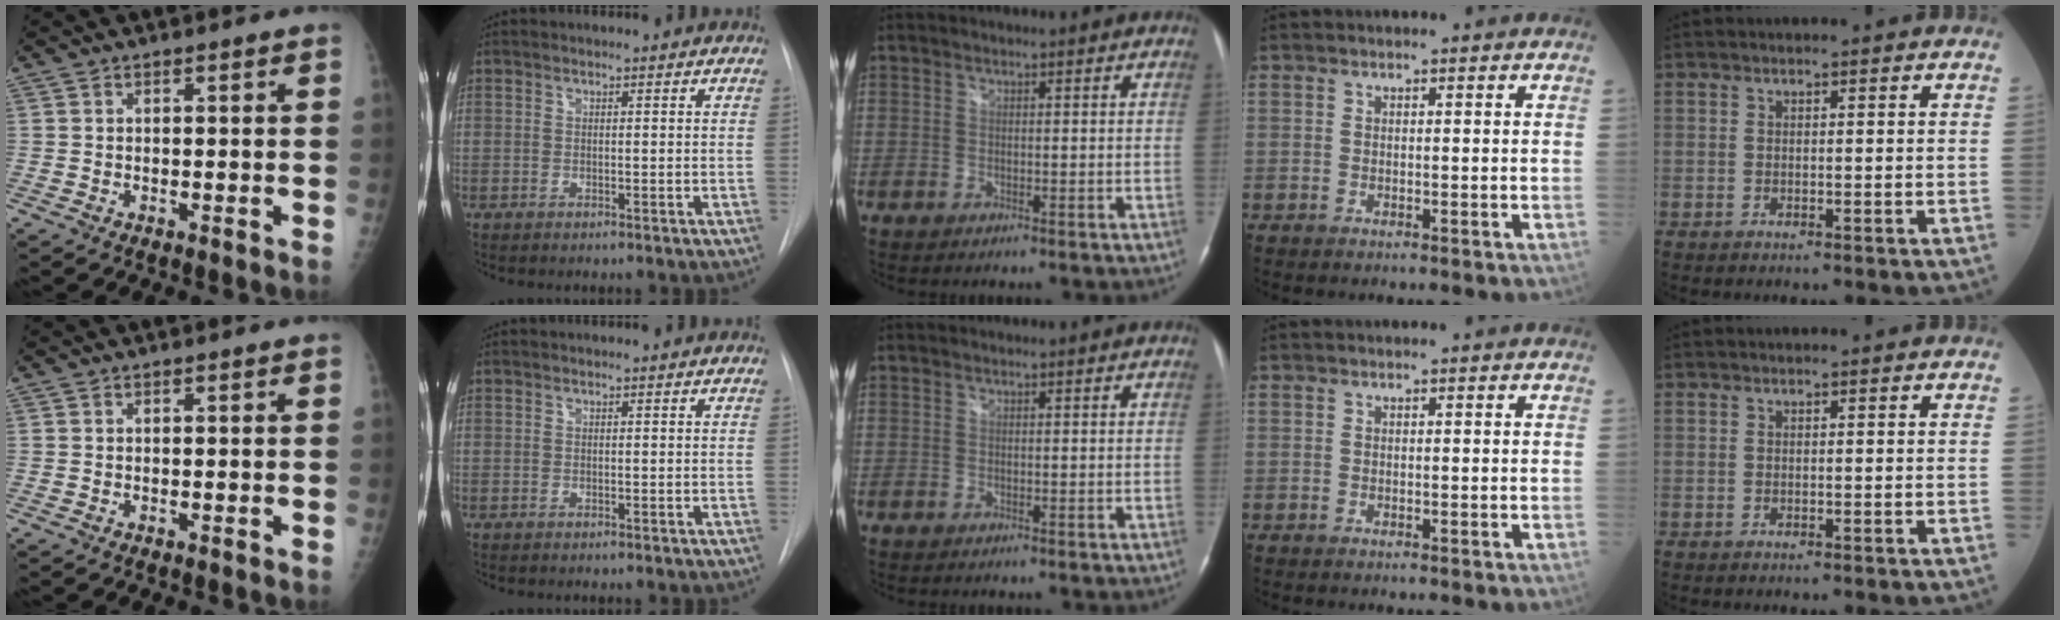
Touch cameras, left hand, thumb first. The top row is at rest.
{}